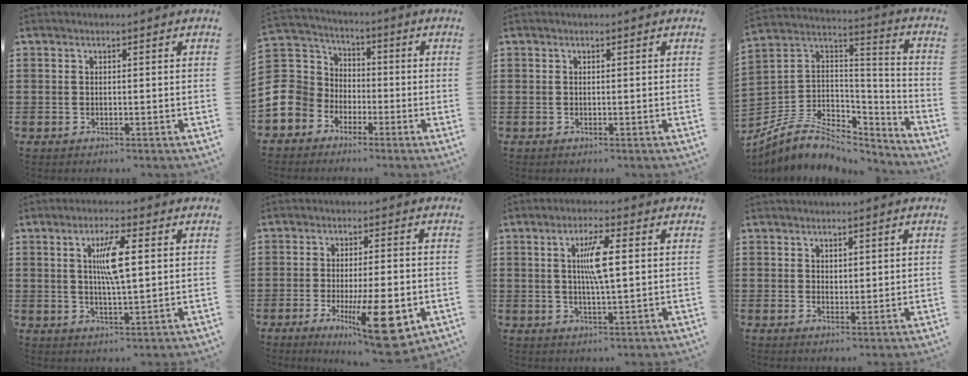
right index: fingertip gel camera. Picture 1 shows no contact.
{"total": 9.6, "force": [-3.7, 8.5, 2.3], "torque": [-0.110, 0.007, -0.078]}
{"total": 0.0}
{"total": 9.0, "force": [-5.6, 5.6, 4.2], "torque": [-0.102, 0.007, -0.107]}
{"total": 6.3, "force": [1.3, 1.2, 6.0], "torque": [-0.119, 0.005, 0.019]}
{"total": 12.7, "force": [-4.0, 3.2, 11.6], "torque": [-0.186, -0.009, -0.062]}
{"total": 5.9, "force": [1.0, 0.9, 5.8], "torque": [-0.111, 0.003, 0.014]}
{"total": 1.4, "force": [1.2, 0.7, 0.3], "torque": [-0.006, 0.003, 0.023]}